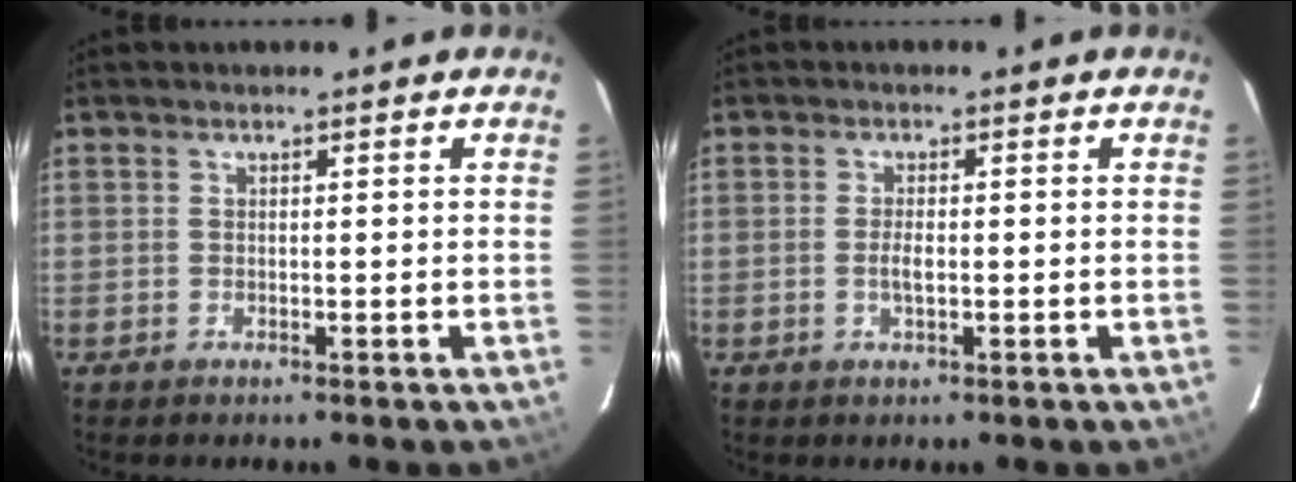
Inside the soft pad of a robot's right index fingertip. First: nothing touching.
{"total": 2.0, "force": [-0.4, 0.7, 1.8], "torque": [-0.035, -0.003, -0.007]}